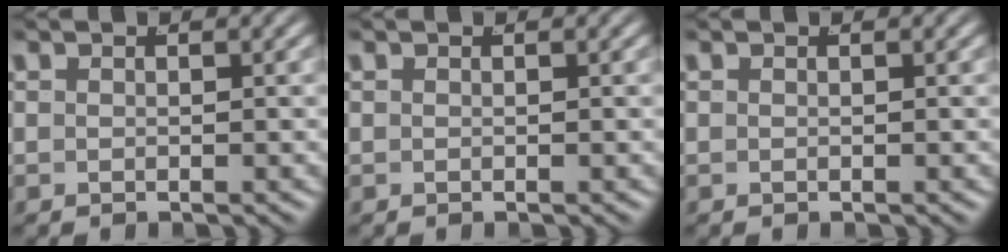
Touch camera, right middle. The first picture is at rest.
{"total": 0.0}
{"total": 0.0}